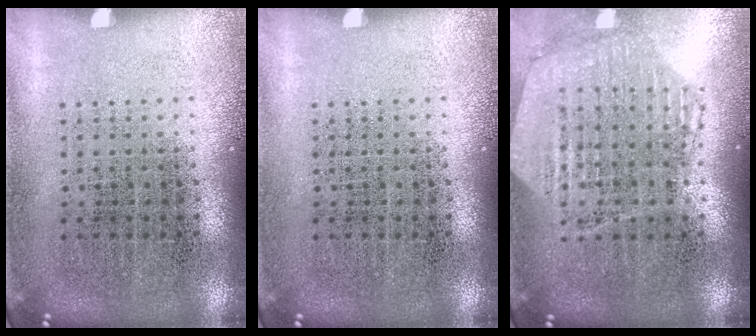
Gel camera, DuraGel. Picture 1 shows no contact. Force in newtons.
{"total": 0.0}
{"total": 1.2, "press": 1.2, "slide": 0.2}